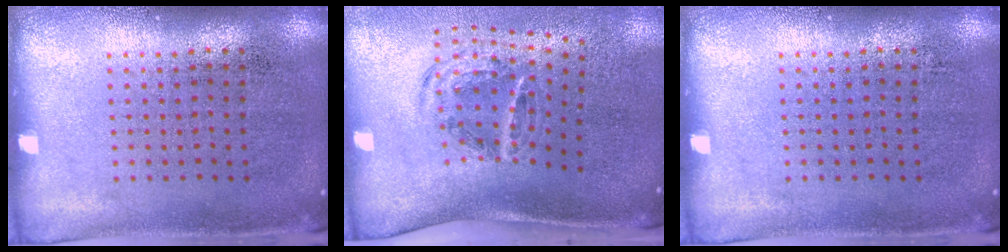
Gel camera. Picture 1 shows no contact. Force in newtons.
{"total": 1.5, "press": 1.1, "slide": 1.0}
{"total": 0.0}